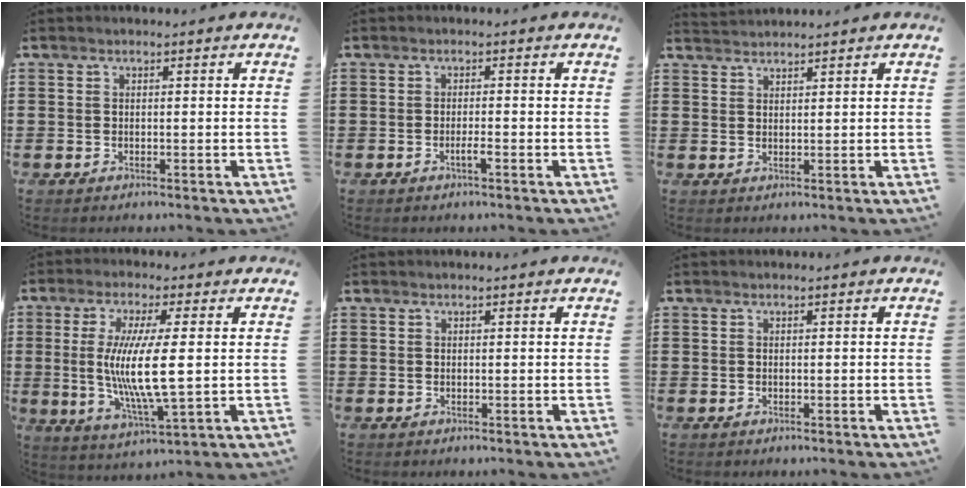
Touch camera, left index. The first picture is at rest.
{"total": 1.6, "force": [-0.7, 0.1, 1.5], "torque": [-0.025, -0.002, -0.013]}
{"total": 1.5, "force": [1.5, -0.1, -0.2], "torque": [0.000, 0.003, 0.030]}
{"total": 10.1, "force": [0.8, 1.6, 9.9], "torque": [-0.204, -0.010, 0.007]}
{"total": 0.0}
{"total": 0.0}